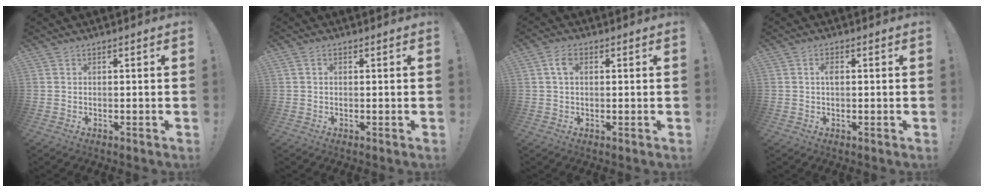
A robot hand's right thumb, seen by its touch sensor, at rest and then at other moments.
{"total": 1.1, "force": [0.1, 0.8, 0.7], "torque": [-0.013, 0.003, 0.001]}
{"total": 4.3, "force": [1.4, 2.5, 3.2], "torque": [-0.057, 0.005, 0.023]}
{"total": 2.1, "force": [0.2, 1.1, 1.7], "torque": [-0.034, 0.005, 0.002]}